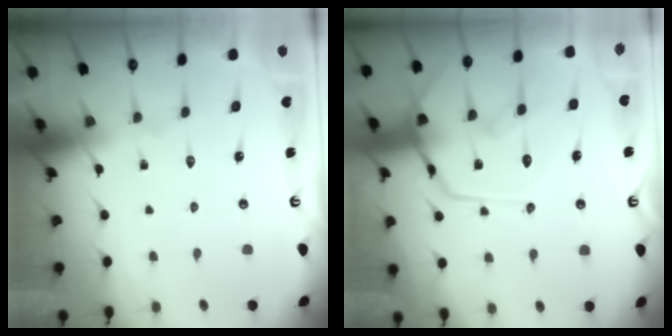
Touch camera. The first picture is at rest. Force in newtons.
{"total": 14.6, "press": 14.5, "slide": 1.2}